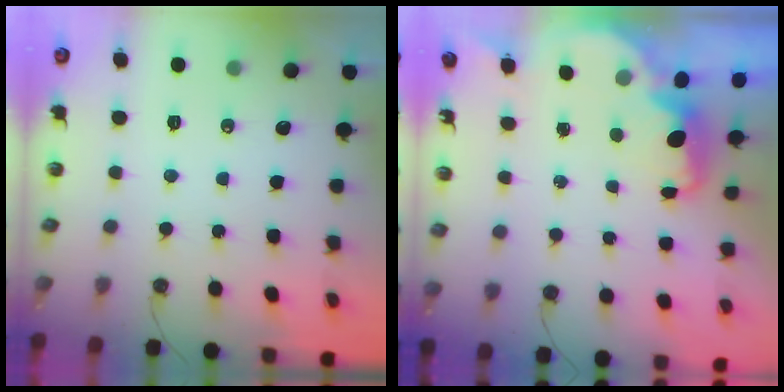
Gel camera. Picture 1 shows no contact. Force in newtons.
{"total": 2.2, "press": 2.1, "slide": 0.6}